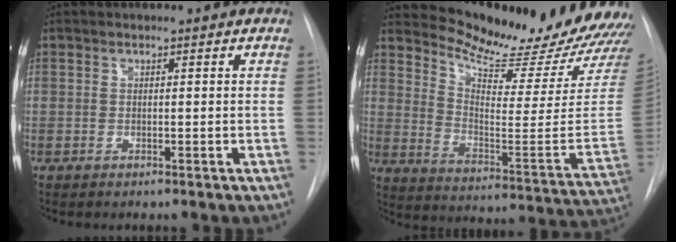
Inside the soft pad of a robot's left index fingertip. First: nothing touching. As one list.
[{"total": 22.6, "force": [20.9, 3.2, 8.1], "torque": [-0.130, -0.102, 0.277]}]